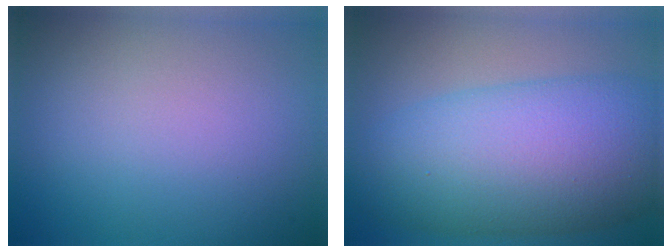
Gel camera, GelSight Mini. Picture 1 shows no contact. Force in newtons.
{"total": 11.4, "press": 11.4, "slide": 0.2}